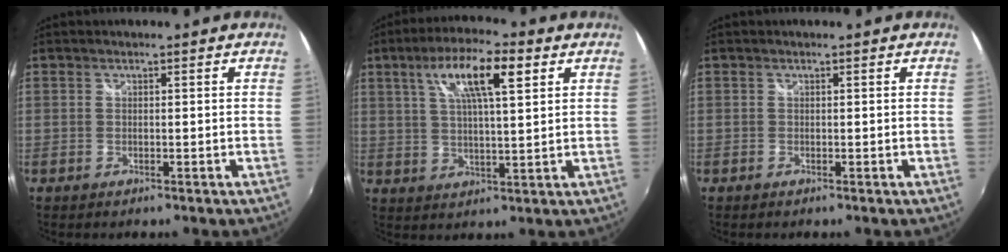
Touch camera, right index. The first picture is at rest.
{"total": 11.4, "force": [5.0, 2.8, 9.8], "torque": [-0.174, 0.018, 0.086]}
{"total": 0.0}